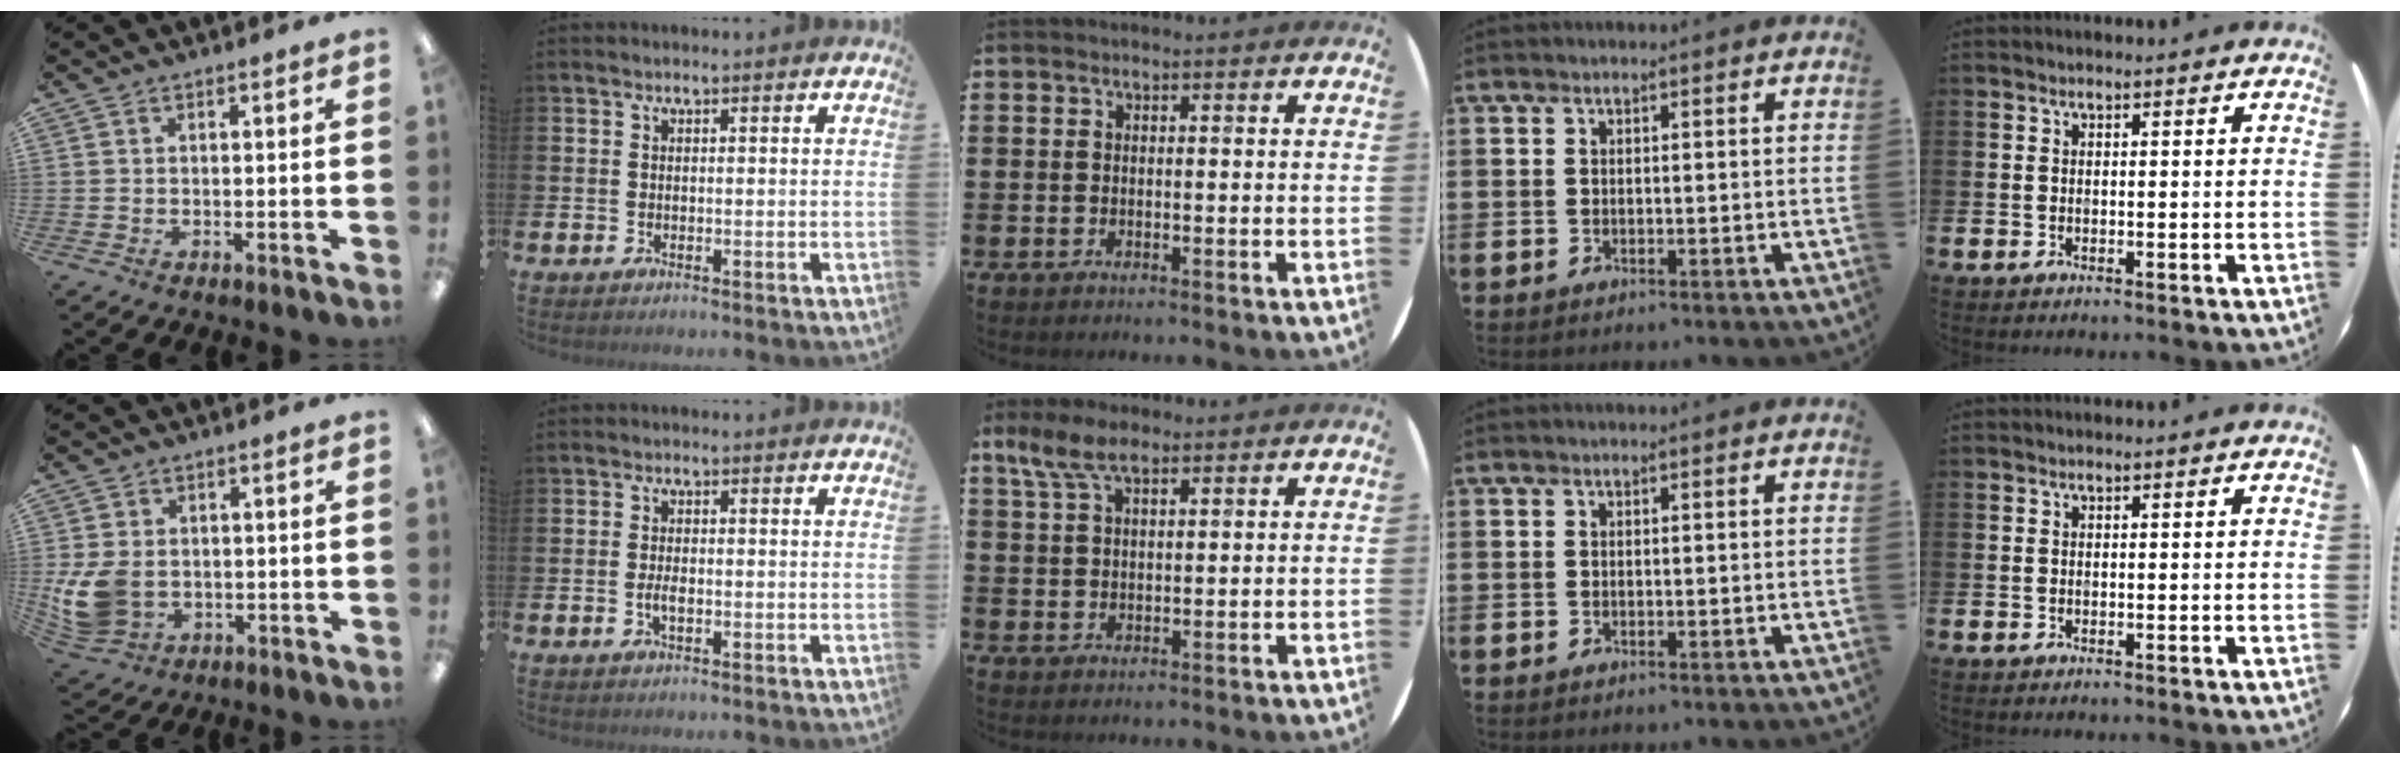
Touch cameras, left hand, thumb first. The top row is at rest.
{"thumb": {"total": 11.0, "force": [-1.1, 8.8, 6.5], "torque": [-0.133, 0.009, -0.013]}, "index": {"total": 1.7, "force": [-0.4, 0.7, 1.5], "torque": [-0.021, -0.003, -0.009]}, "middle": {"total": 5.6, "force": [3.6, 2.4, 3.5], "torque": [-0.069, -0.001, 0.065]}}